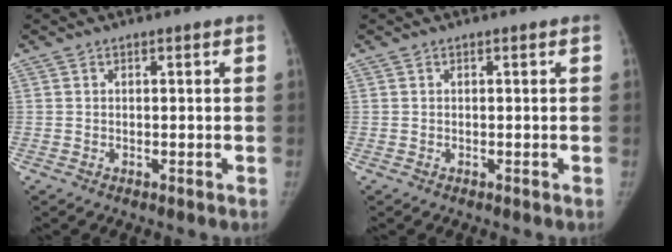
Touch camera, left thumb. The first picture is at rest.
{"total": 0.0}